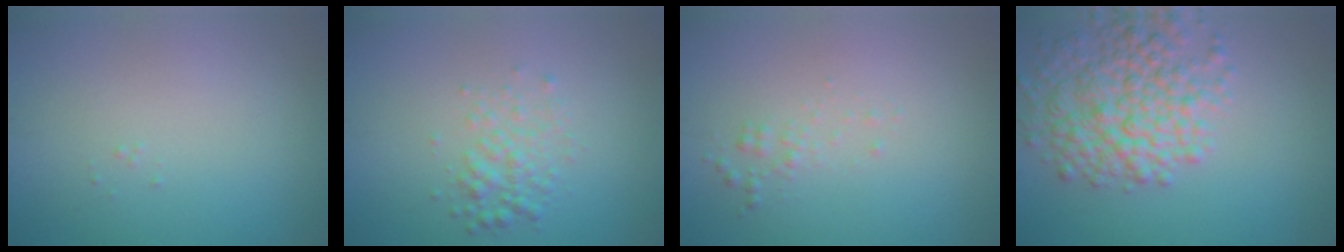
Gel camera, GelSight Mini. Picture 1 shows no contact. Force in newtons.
{"total": 2.3, "press": 2.3, "slide": 0.1}
{"total": 0.9, "press": 0.9, "slide": 0.0}
{"total": 6.8, "press": 6.8, "slide": 0.3}